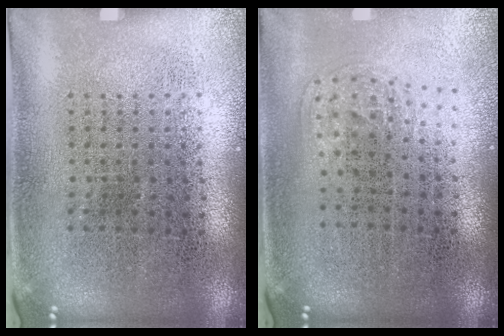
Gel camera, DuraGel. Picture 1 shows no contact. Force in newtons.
{"total": 1.0, "press": 0.7, "slide": 0.7}